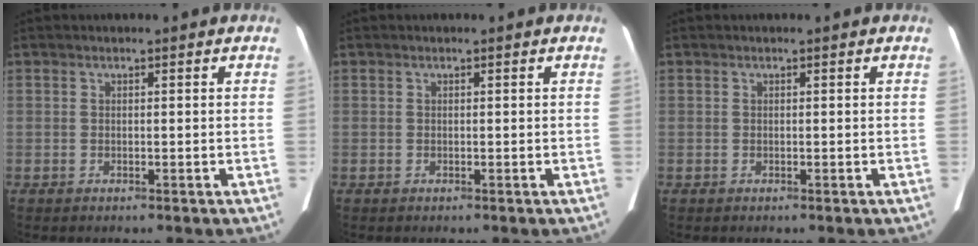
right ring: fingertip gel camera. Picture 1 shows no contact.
{"total": 0.0}
{"total": 0.0}